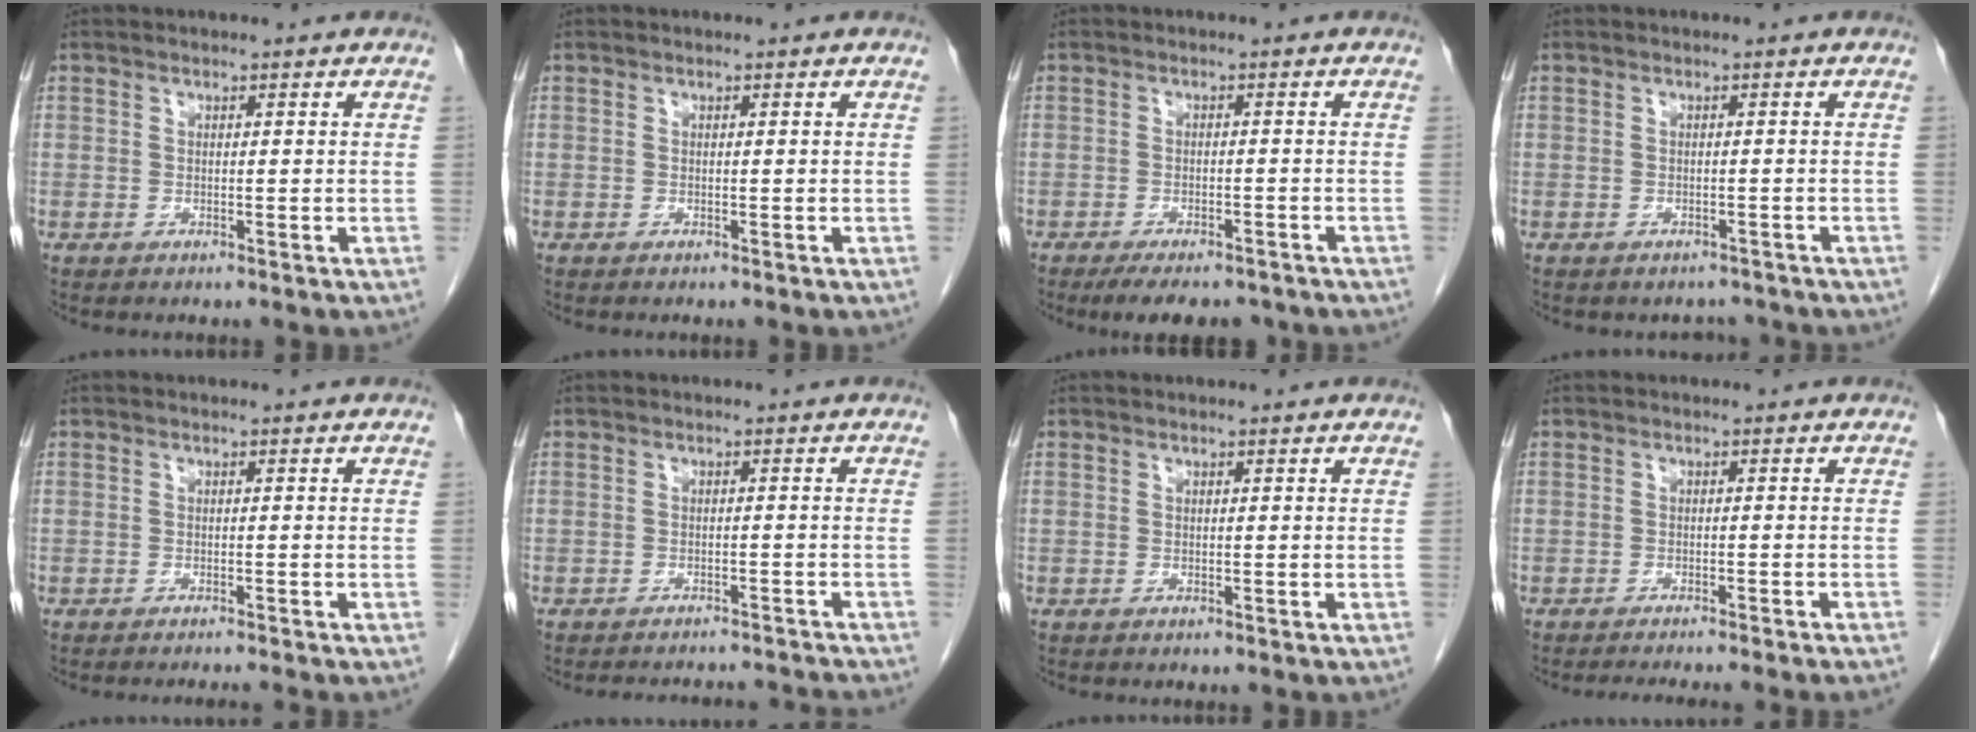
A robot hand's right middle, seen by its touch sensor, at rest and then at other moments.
{"total": 0.0}
{"total": 8.1, "force": [-6.7, 2.8, 3.7], "torque": [-0.048, -0.005, -0.091]}
{"total": 2.2, "force": [-1.9, 1.0, -0.2], "torque": [0.001, 0.000, -0.026]}
{"total": 2.3, "force": [-2.1, -0.8, 0.5], "torque": [-0.004, -0.005, -0.028]}
{"total": 7.7, "force": [-7.6, 0.2, 1.2], "torque": [-0.011, 0.006, -0.088]}
{"total": 0.0}
{"total": 8.2, "force": [-7.3, -0.7, 3.5], "torque": [-0.023, -0.015, -0.093]}